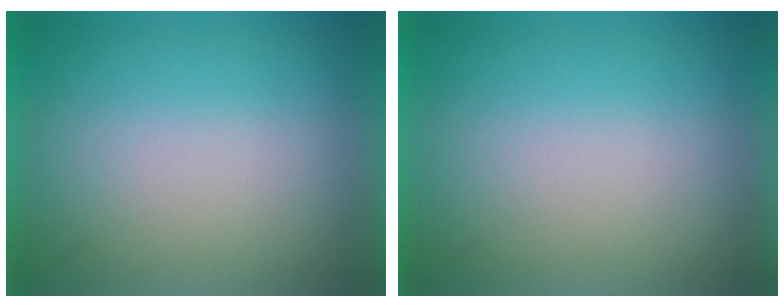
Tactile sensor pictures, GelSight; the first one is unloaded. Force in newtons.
{"total": 1.2}